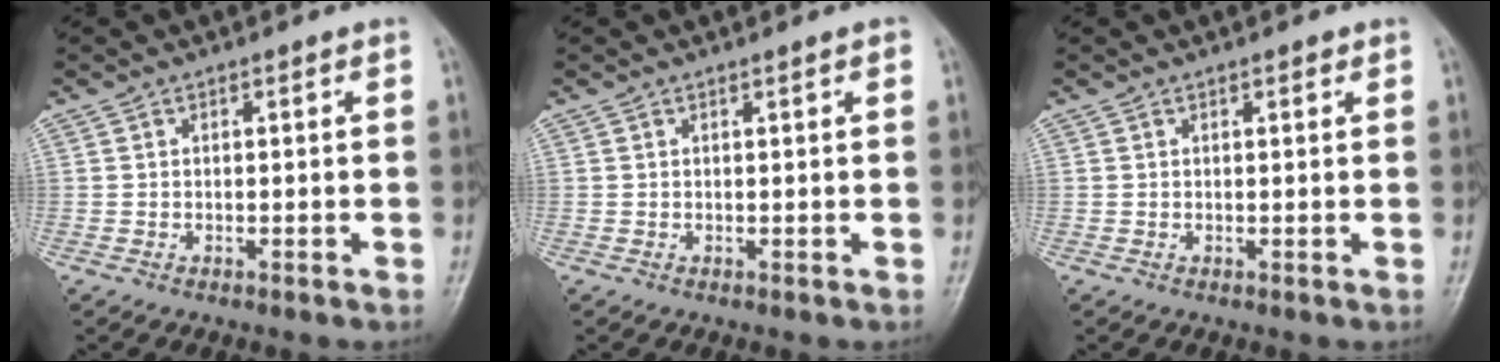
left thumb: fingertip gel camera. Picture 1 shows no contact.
{"total": 0.8, "force": [0.5, 0.1, 0.7], "torque": [-0.010, 0.000, 0.004]}
{"total": 0.9, "force": [0.6, 0.3, 0.6], "torque": [-0.008, -0.001, 0.007]}